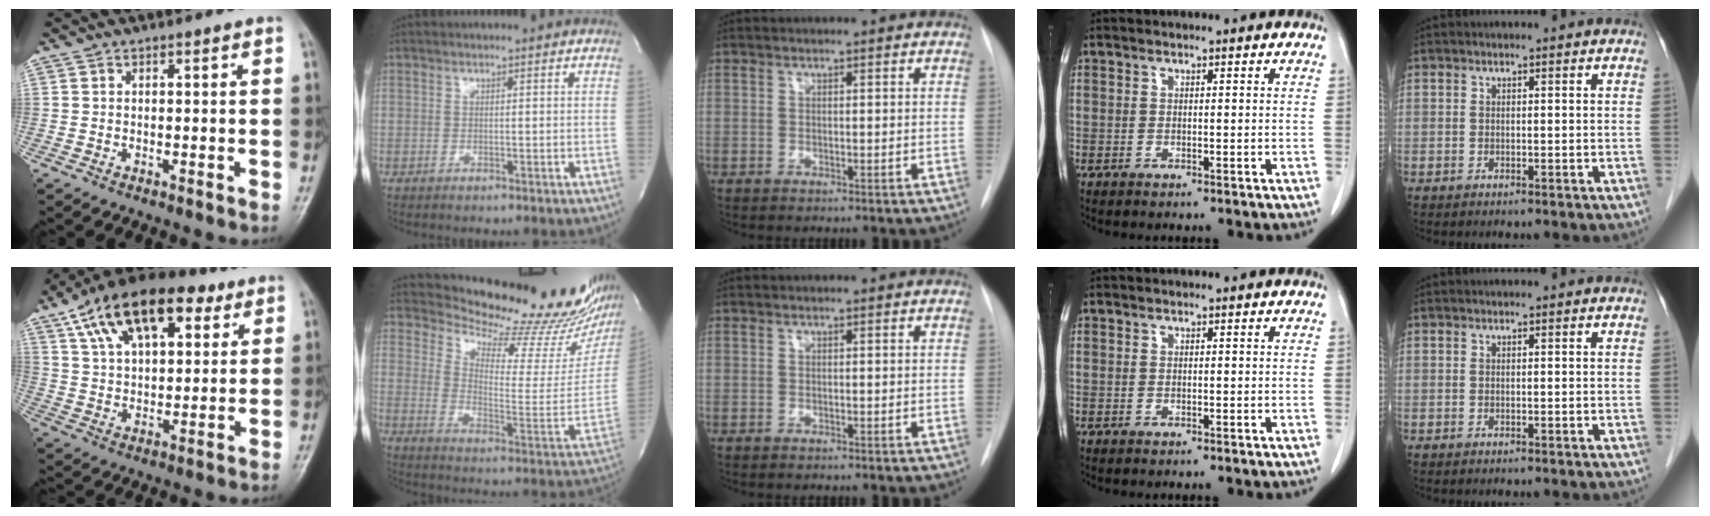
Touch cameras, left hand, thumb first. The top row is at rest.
{"thumb": {"total": 19.9, "force": [9.8, 10.4, 13.9], "torque": [-0.209, -0.002, 0.168]}, "index": {"total": 22.3, "force": [20.9, 2.2, 7.5], "torque": [-0.114, -0.112, 0.260]}}